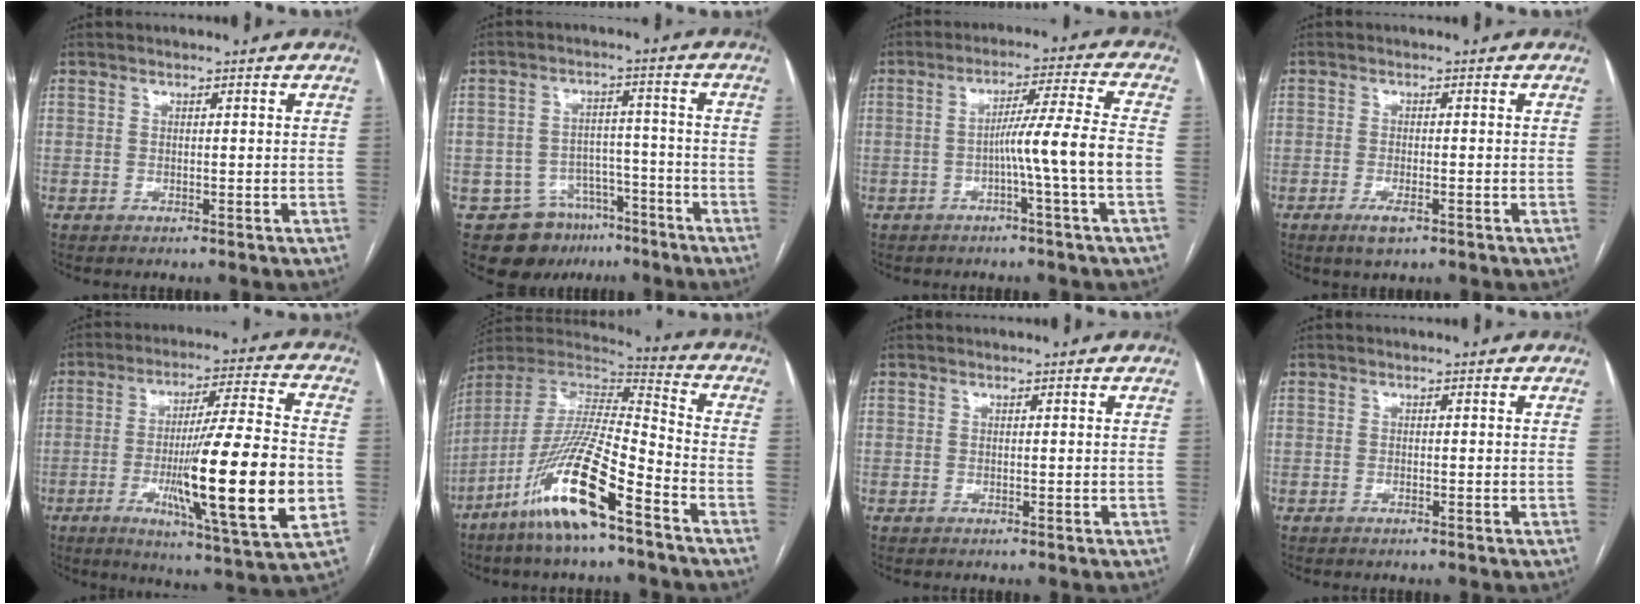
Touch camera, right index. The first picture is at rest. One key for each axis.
{"total": 10.9, "fx": -7.2, "fy": 7.7, "fz": 2.9, "tx": -0.040, "ty": 0.036, "tz": -0.103}
{"total": 8.4, "fx": -2.3, "fy": -1.9, "fz": 7.9, "tx": -0.129, "ty": 0.012, "tz": -0.036}
{"total": 3.0, "fx": -1.7, "fy": 0.7, "fz": 2.4, "tx": -0.046, "ty": -0.004, "tz": -0.027}
{"total": 21.3, "fx": -4.3, "fy": 0.7, "fz": 20.9, "tx": -0.324, "ty": -0.019, "tz": -0.065}
{"total": 17.8, "fx": -10.3, "fy": 1.9, "fz": 14.4, "tx": -0.310, "ty": -0.027, "tz": -0.198}
{"total": 0.0}
{"total": 0.5, "fx": -0.4, "fy": 0.0, "fz": 0.4, "tx": -0.012, "ty": -0.001, "tz": -0.006}